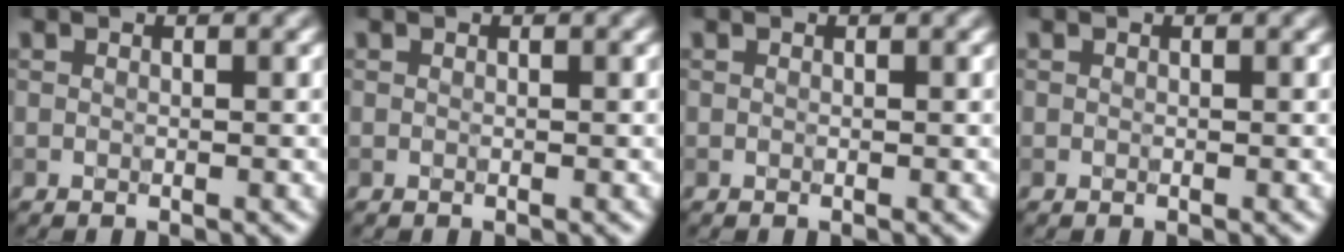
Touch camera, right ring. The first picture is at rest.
{"total": 0.0}
{"total": 0.0}
{"total": 0.0}